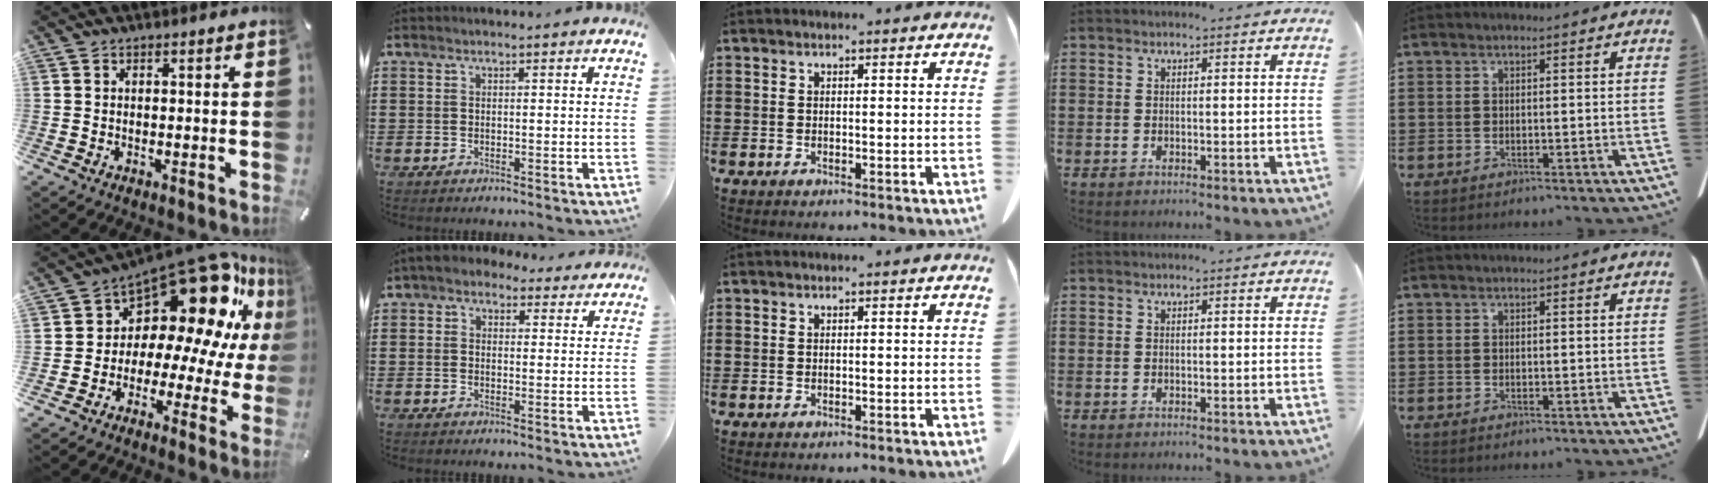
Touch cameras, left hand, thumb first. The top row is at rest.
{"thumb": {"total": 19.0, "force": [12.1, 9.6, 11.0], "torque": [-0.154, -0.116, 0.204]}, "index": {"total": 2.9, "force": [1.9, 2.0, 0.8], "torque": [-0.025, 0.003, 0.034]}}